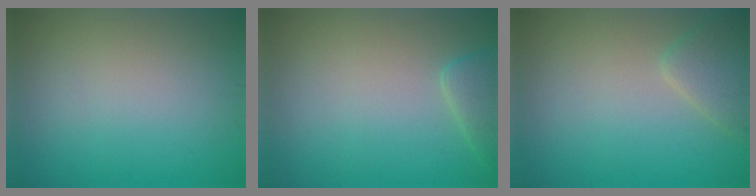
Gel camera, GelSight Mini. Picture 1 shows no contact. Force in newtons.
{"total": 2.0, "press": 2.0, "slide": 0.2}
{"total": 2.4, "press": 2.4, "slide": 0.2}